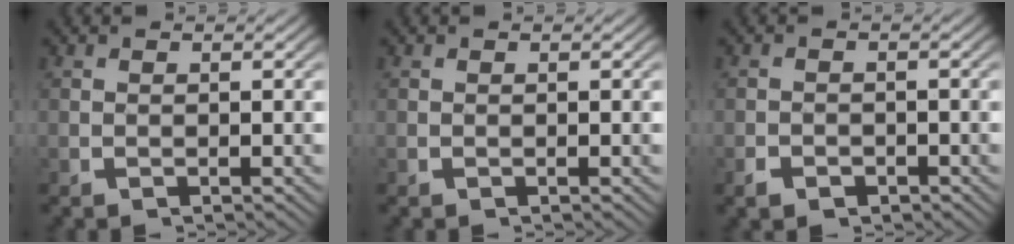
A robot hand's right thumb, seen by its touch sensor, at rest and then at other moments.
{"total": 0.0}
{"total": 1.7, "force": [-1.3, 1.0, 0.5], "torque": [-0.007, -0.007, -0.023]}